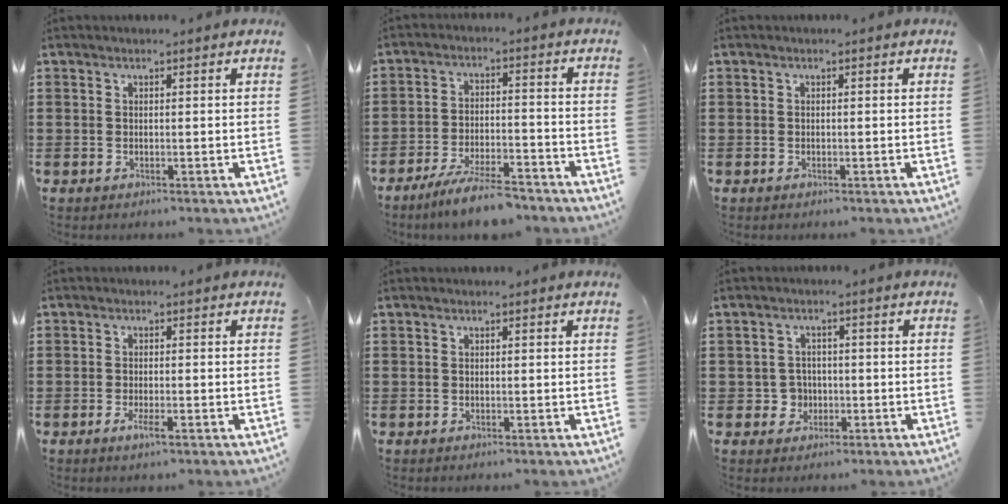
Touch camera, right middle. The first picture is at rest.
{"total": 6.9, "force": [-6.0, 0.6, 3.3], "torque": [-0.068, -0.003, -0.115]}
{"total": 0.0}
{"total": 2.2, "force": [-1.1, 0.4, 1.9], "torque": [-0.030, 0.001, -0.020]}
{"total": 0.0}
{"total": 3.0, "force": [-0.8, 2.7, 1.0], "torque": [-0.028, 0.004, -0.019]}